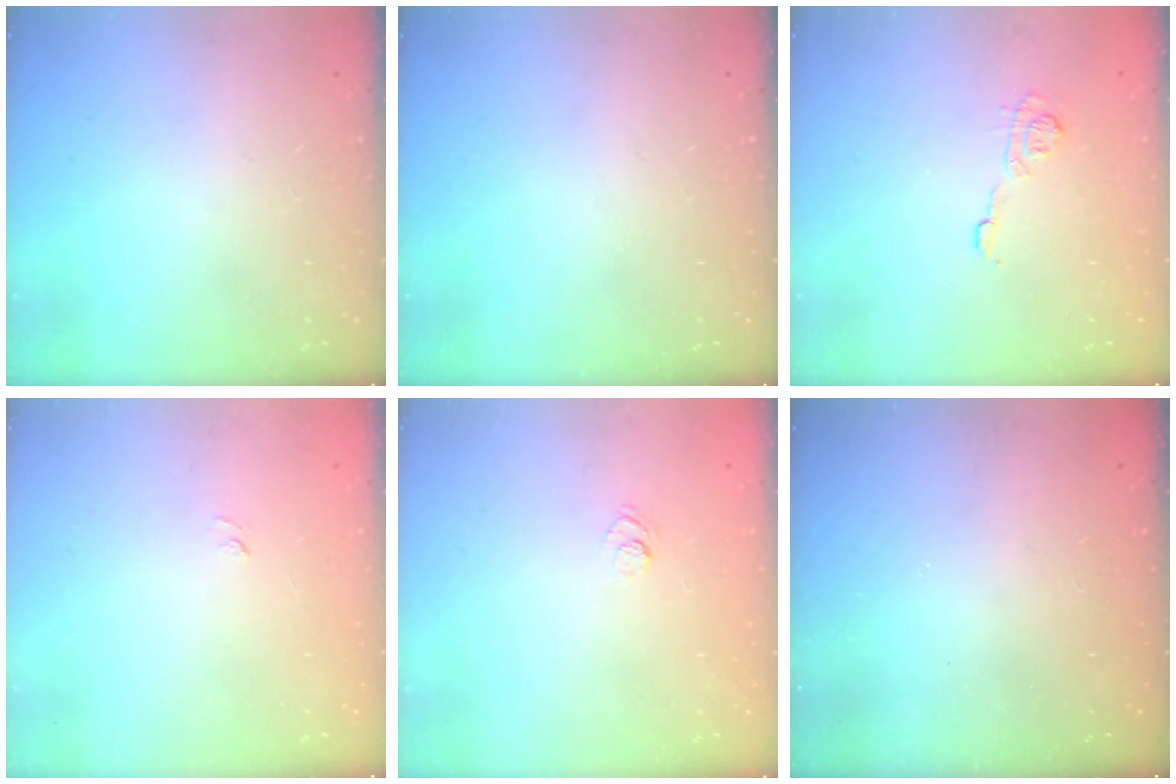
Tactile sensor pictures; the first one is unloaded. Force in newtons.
{"total": 0.0}
{"total": 7.8, "press": 7.8, "slide": 0.6}
{"total": 3.3, "press": 3.1, "slide": 1.0}
{"total": 3.6, "press": 3.4, "slide": 1.3}
{"total": 2.5, "press": 2.4, "slide": 0.8}